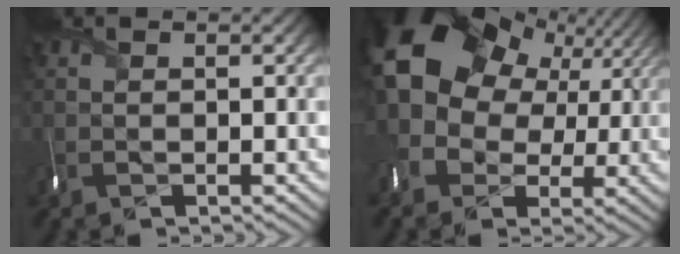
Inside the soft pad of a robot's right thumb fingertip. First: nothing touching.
{"total": 17.1, "force": [4.6, 13.4, 9.6], "torque": [-0.219, 0.022, 0.070]}